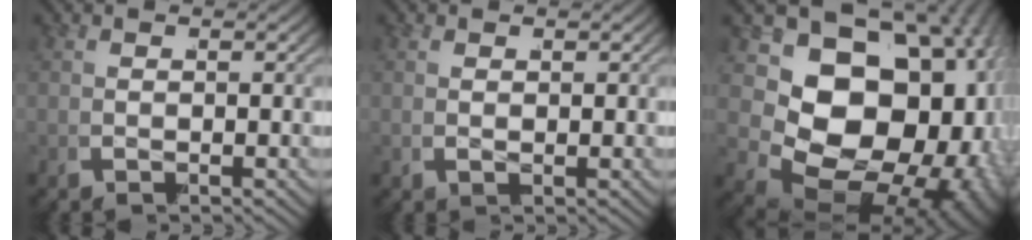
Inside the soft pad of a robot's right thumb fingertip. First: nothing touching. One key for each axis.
{"total": 0.6, "fx": 0.3, "fy": 0.4, "fz": 0.3, "tx": 0.000, "ty": -0.002, "tz": 0.008}
{"total": 26.9, "fx": -1.4, "fy": 19.3, "fz": 18.8, "tx": -0.336, "ty": -0.042, "tz": -0.010}